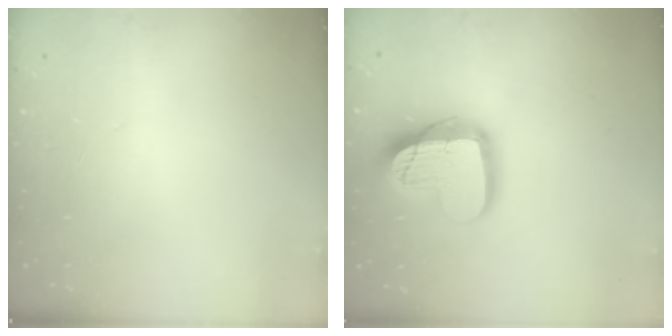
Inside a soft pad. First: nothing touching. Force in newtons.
{"total": 17.4, "press": 17.4, "slide": 1.6}